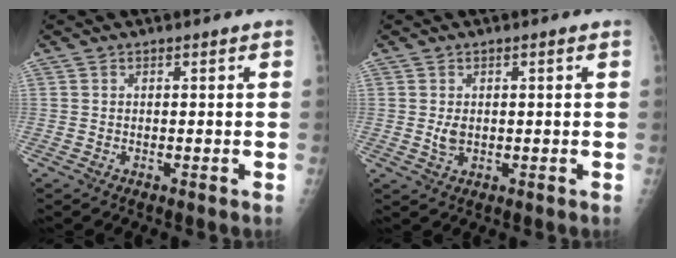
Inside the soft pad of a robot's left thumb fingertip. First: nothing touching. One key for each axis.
{"total": 2.6, "fx": 0.2, "fy": 1.6, "fz": 2.0, "tx": -0.029, "ty": -0.004, "tz": 0.008}